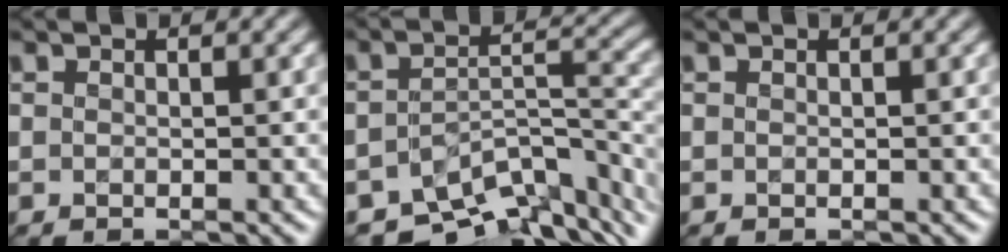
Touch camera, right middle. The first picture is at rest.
{"total": 9.1, "force": [-6.9, 3.6, 4.8], "torque": [-0.070, -0.013, -0.105]}
{"total": 0.0}